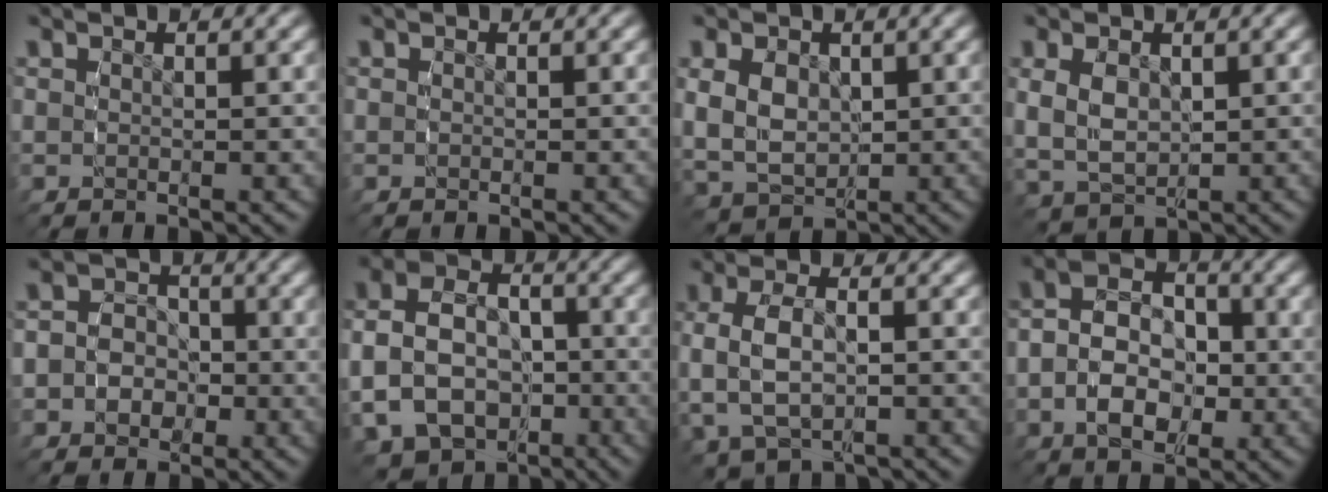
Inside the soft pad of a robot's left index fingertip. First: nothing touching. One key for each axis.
{"total": 0.0}
{"total": 6.6, "fx": 0.3, "fy": 5.5, "fz": 3.8, "tx": -0.094, "ty": -0.030, "tz": 0.020}
{"total": 5.3, "fx": 0.4, "fy": 4.2, "fz": 3.3, "tx": -0.084, "ty": -0.022, "tz": 0.023}
{"total": 7.0, "fx": -1.5, "fy": 6.4, "fz": 2.4, "tx": -0.053, "ty": -0.020, "tz": -0.035}
{"total": 12.0, "fx": -3.7, "fy": 9.9, "fz": 5.6, "tx": -0.120, "ty": -0.053, "tz": -0.056}
{"total": 5.4, "fx": -0.3, "fy": 3.6, "fz": 4.0, "tx": -0.103, "ty": -0.015, "tz": 0.010}
{"total": 8.8, "fx": -0.8, "fy": 6.7, "fz": 5.7, "tx": -0.103, "ty": -0.009, "tz": -0.017}